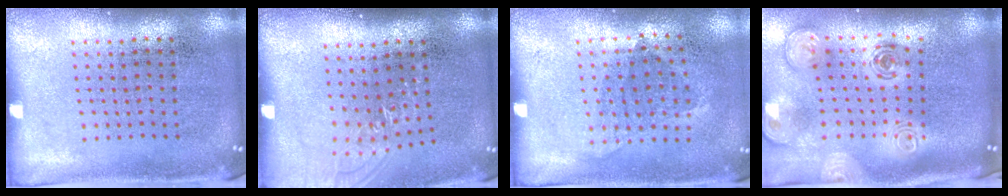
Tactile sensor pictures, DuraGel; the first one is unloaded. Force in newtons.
{"total": 1.1, "press": 0.9, "slide": 0.6}
{"total": 1.0, "press": 0.8, "slide": 0.6}
{"total": 2.8, "press": 2.0, "slide": 2.0}